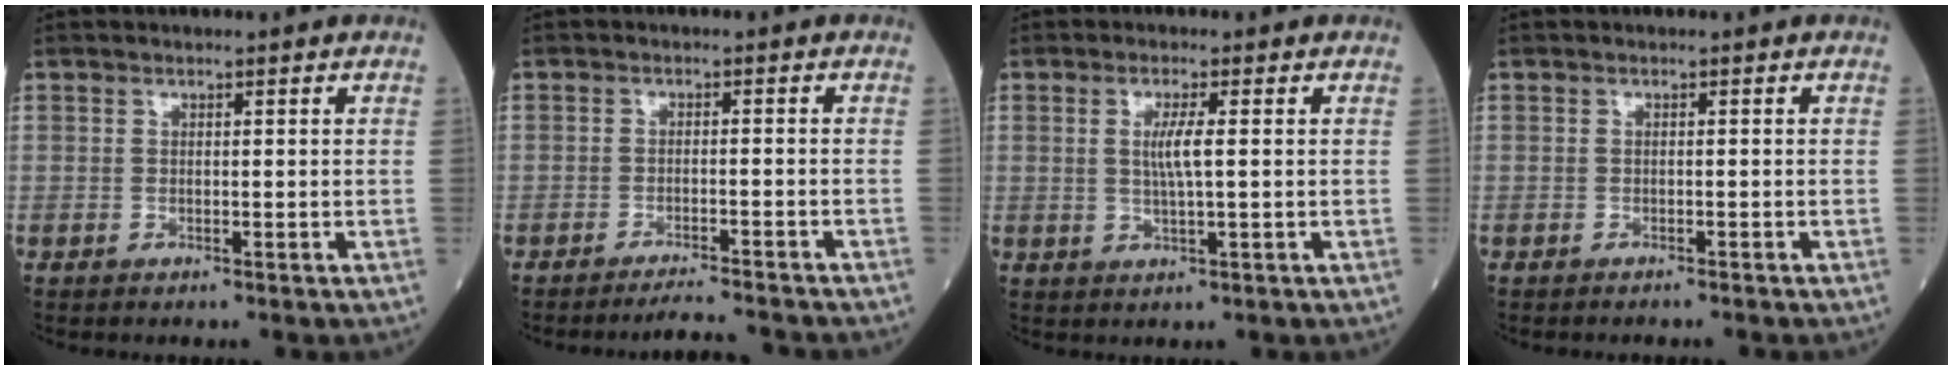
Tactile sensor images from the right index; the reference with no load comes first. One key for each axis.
{"total": 6.7, "fx": -6.4, "fy": -0.3, "fz": 2.0, "tx": -0.023, "ty": -0.012, "tz": -0.092}
{"total": 3.5, "fx": 0.5, "fy": -0.1, "fz": 3.5, "tx": -0.072, "ty": -0.006, "tz": 0.009}
{"total": 1.8, "fx": -1.7, "fy": 0.0, "fz": 0.5, "tx": -0.012, "ty": -0.003, "tz": -0.021}